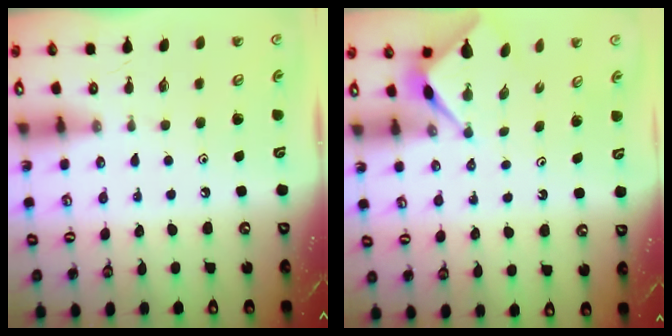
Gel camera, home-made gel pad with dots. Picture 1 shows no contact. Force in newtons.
{"total": 3.3, "press": 3.2, "slide": 0.3}